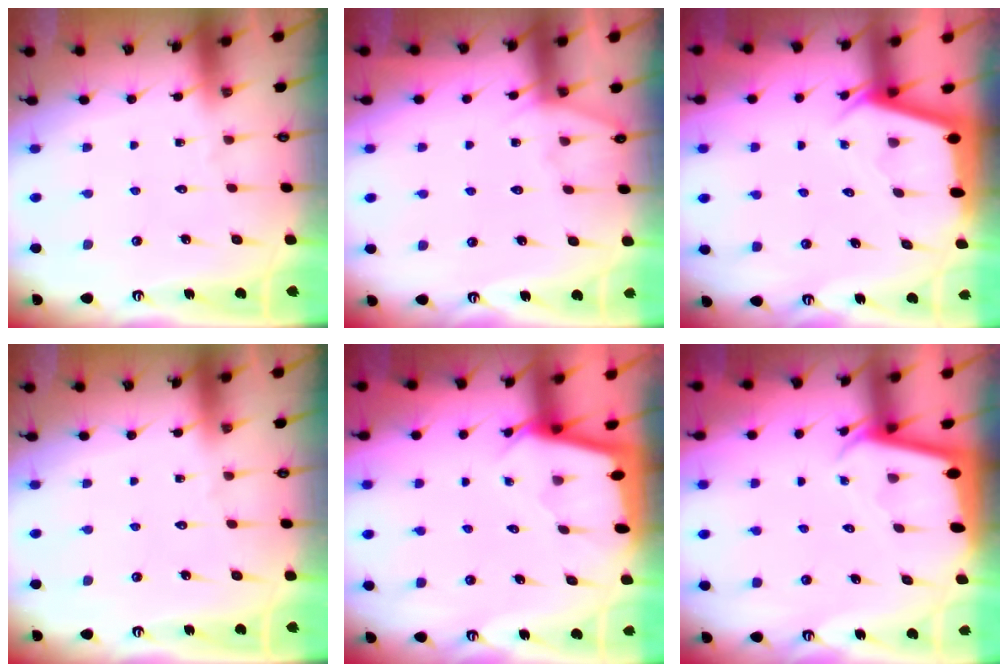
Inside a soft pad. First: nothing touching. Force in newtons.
{"total": 5.9, "press": 5.8, "slide": 0.7}
{"total": 2.4, "press": 2.4, "slide": 0.2}
{"total": 0.0}
{"total": 2.4, "press": 2.4, "slide": 0.1}
{"total": 2.1, "press": 2.1, "slide": 0.2}